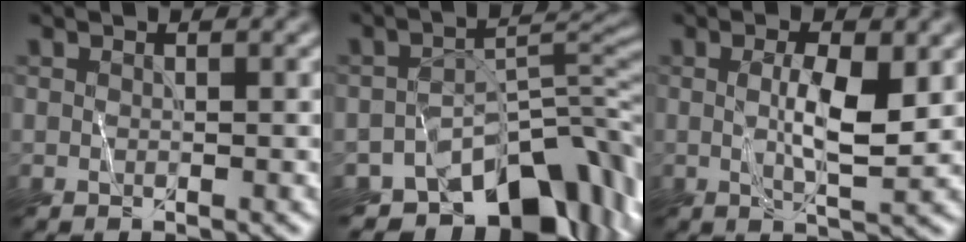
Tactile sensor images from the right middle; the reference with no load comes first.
{"total": 11.9, "force": [-8.1, 6.2, 6.2], "torque": [-0.076, -0.001, -0.117]}
{"total": 4.1, "force": [0.6, 0.8, 4.0], "torque": [-0.072, 0.002, 0.013]}